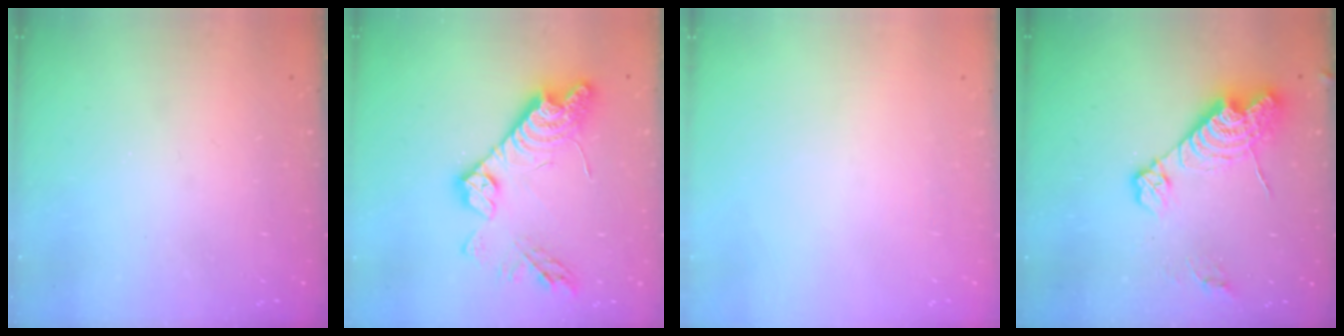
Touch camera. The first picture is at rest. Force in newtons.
{"total": 18.1, "press": 18.1, "slide": 0.6}
{"total": 0.0}
{"total": 13.9, "press": 13.8, "slide": 1.3}